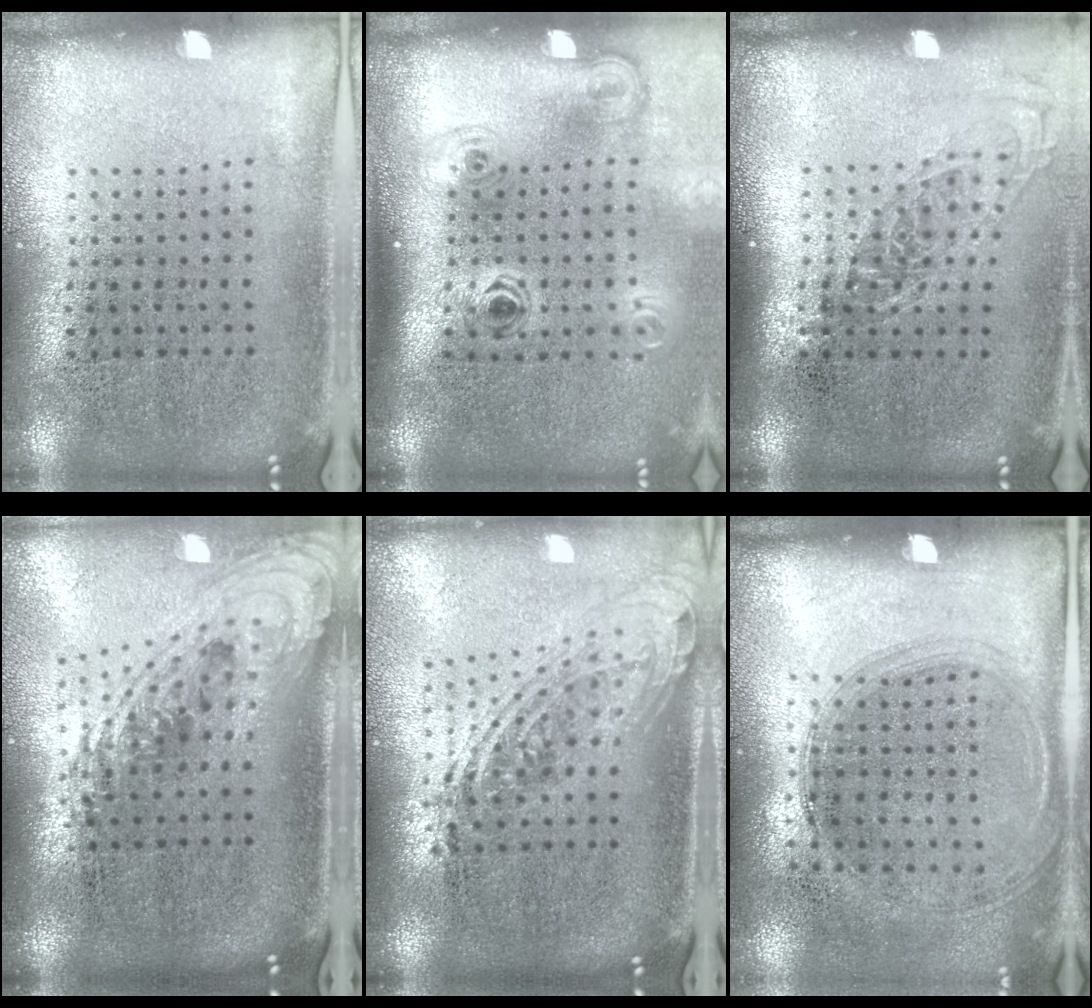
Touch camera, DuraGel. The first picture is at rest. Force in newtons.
{"total": 2.1, "press": 1.4, "slide": 1.6}
{"total": 1.3, "press": 1.1, "slide": 0.8}
{"total": 2.4, "press": 1.7, "slide": 1.7}
{"total": 2.1, "press": 1.5, "slide": 1.4}
{"total": 1.3, "press": 1.2, "slide": 0.5}